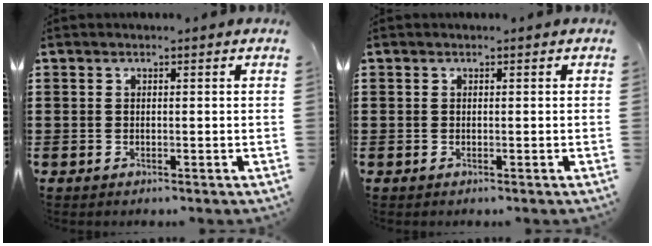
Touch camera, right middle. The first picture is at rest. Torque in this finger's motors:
{"motor_torque": [0.00, 0.00, 0.00, 0.00]}